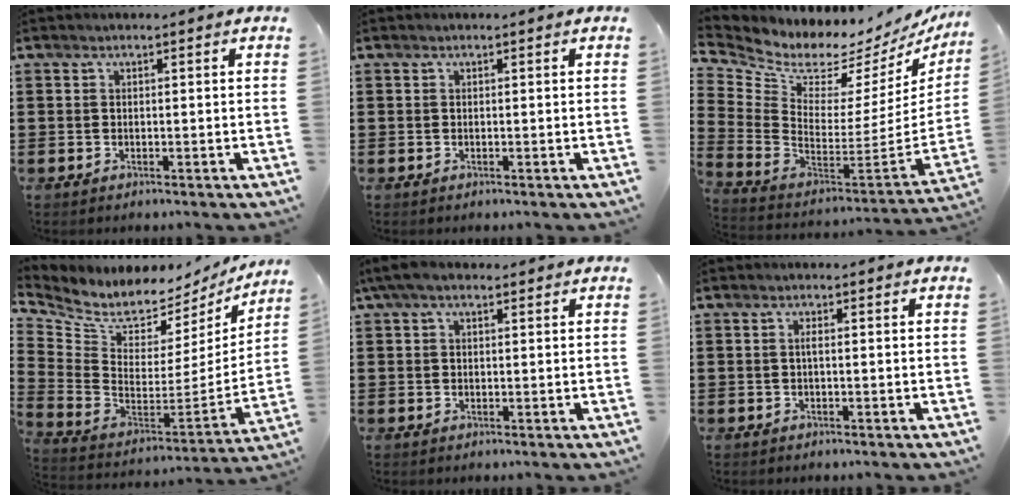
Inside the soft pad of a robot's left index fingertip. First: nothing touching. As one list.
[{"total": 0.0}, {"total": 4.5, "force": [3.7, 2.1, 1.2], "torque": [-0.057, -0.054, 0.060]}, {"total": 5.3, "force": [4.8, 1.9, 1.2], "torque": [-0.061, -0.056, 0.080]}, {"total": 3.2, "force": [1.7, 1.6, 2.2], "torque": [-0.049, 0.010, 0.030]}, {"total": 0.9, "force": [0.0, 0.1, 0.9], "torque": [-0.018, 0.001, 0.000]}]